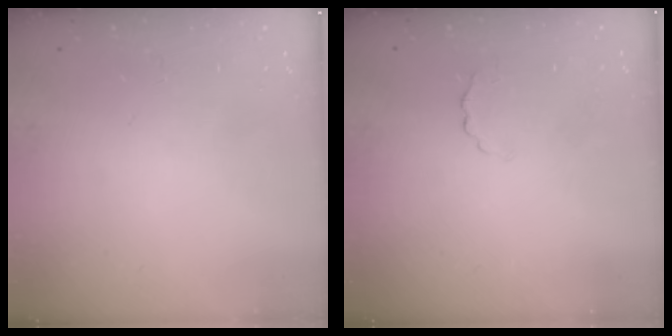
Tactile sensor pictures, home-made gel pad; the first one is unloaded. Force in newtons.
{"total": 2.0, "press": 1.9, "slide": 0.5}